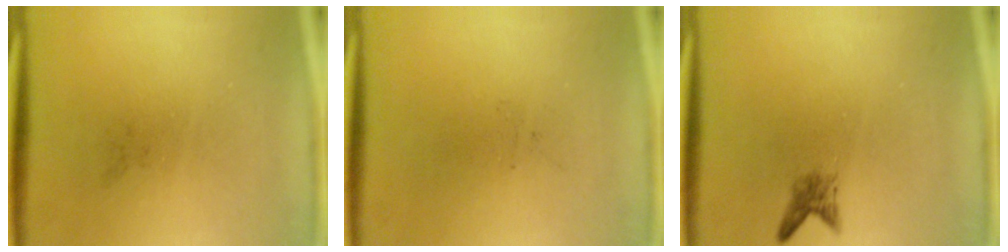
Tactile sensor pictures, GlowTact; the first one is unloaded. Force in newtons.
{"total": 0.0}
{"total": 1.6}